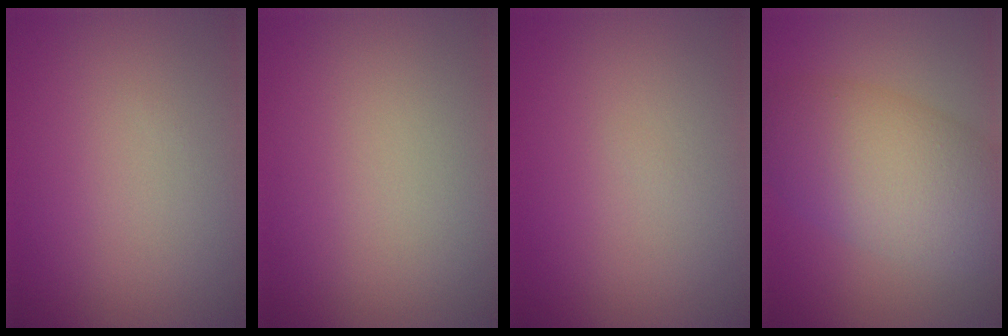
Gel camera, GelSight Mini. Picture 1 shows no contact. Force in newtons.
{"total": 0.0}
{"total": 0.0}
{"total": 8.4, "press": 8.3, "slide": 0.4}